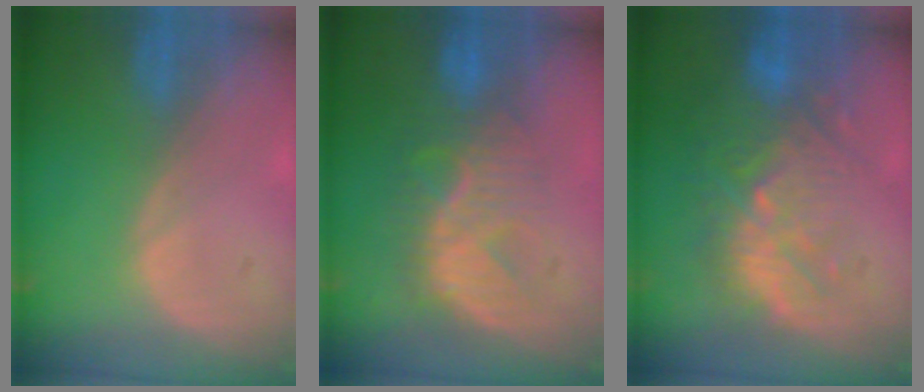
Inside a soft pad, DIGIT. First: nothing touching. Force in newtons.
{"total": 8.0, "press": 7.9, "slide": 1.1}
{"total": 11.0, "press": 9.8, "slide": 5.0}